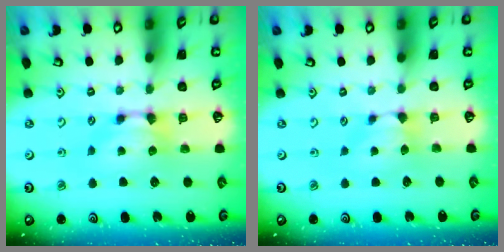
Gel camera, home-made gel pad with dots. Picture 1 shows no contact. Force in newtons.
{"total": 1.3, "press": 1.2, "slide": 0.6}